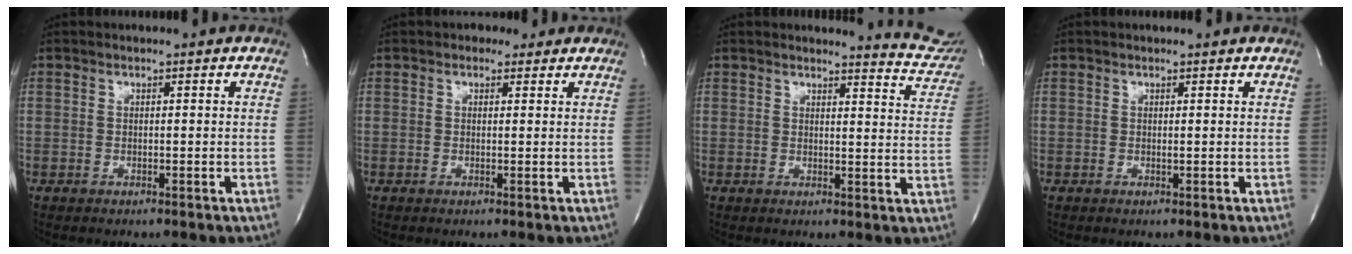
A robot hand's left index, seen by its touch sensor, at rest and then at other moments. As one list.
[{"total": 1.7, "force": [1.2, 1.2, 0.3], "torque": [-0.006, 0.011, 0.013]}, {"total": 7.8, "force": [7.8, 0.4, 0.2], "torque": [0.009, -0.068, 0.060]}, {"total": 0.5, "force": [0.4, 0.0, 0.2], "torque": [-0.010, -0.004, 0.002]}]